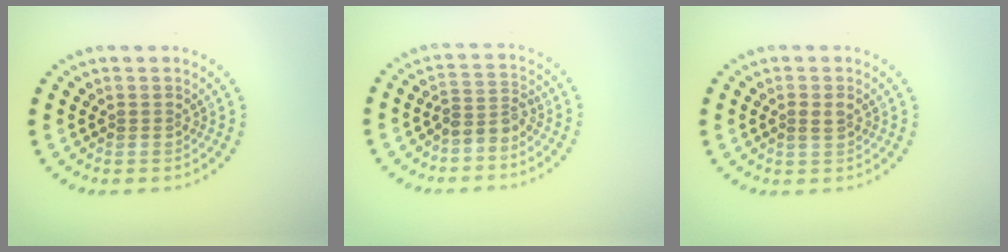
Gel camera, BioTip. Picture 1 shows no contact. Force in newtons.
{"total": 2.3, "press": 1.9, "slide": 1.4}
{"total": 1.1, "press": 1.1, "slide": 0.2}